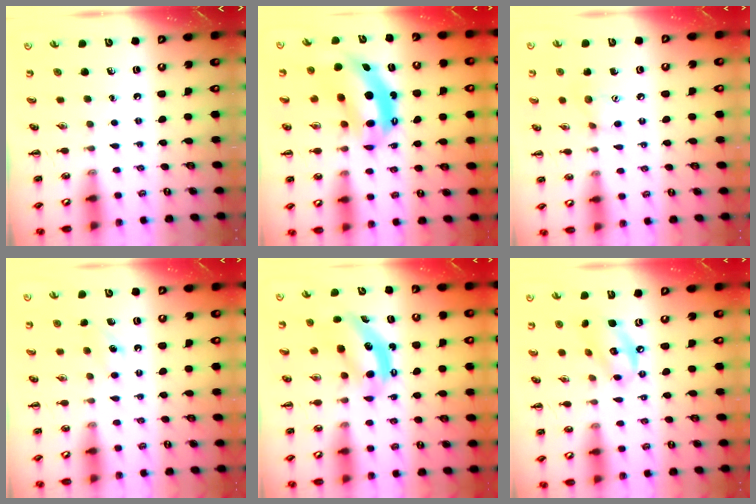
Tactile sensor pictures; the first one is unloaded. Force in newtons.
{"total": 8.0, "press": 7.7, "slide": 1.9}
{"total": 7.2, "press": 7.2, "slide": 0.8}
{"total": 6.3, "press": 6.0, "slide": 1.8}
{"total": 5.7, "press": 5.7, "slide": 0.5}
{"total": 10.2, "press": 10.1, "slide": 1.2}